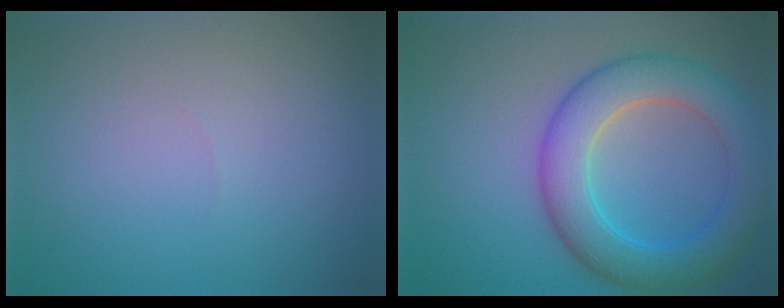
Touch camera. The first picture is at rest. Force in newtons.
{"total": 7.4, "press": 7.4, "slide": 0.3}